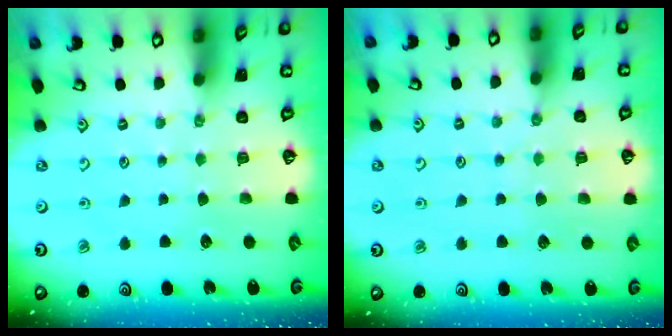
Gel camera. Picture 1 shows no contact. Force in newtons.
{"total": 4.0, "press": 4.0, "slide": 0.2}